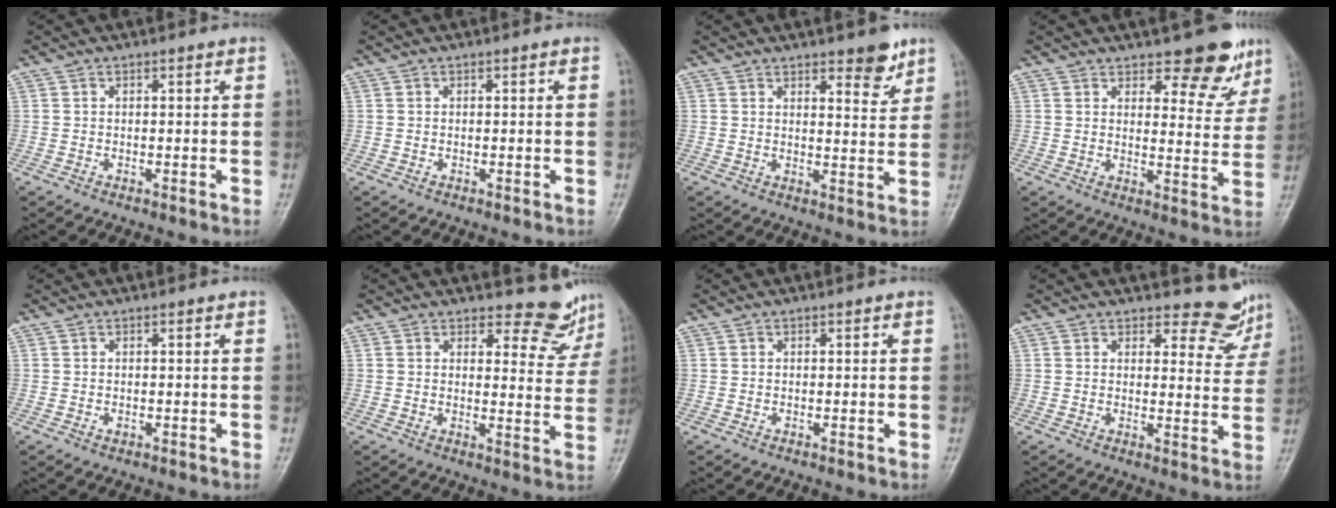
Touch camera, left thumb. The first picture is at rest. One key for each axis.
{"total": 0.0}
{"total": 6.0, "fx": 4.1, "fy": 2.0, "fz": 3.8, "tx": -0.031, "ty": -0.029, "tz": 0.053}
{"total": 9.7, "fx": 7.3, "fy": 4.0, "fz": 4.9, "tx": -0.024, "ty": -0.051, "tz": 0.097}
{"total": 0.6, "fx": 0.1, "fy": 0.5, "fz": 0.4, "tx": -0.005, "ty": -0.001, "tz": 0.002}
{"total": 7.0, "fx": 6.6, "fy": 2.4, "fz": 0.5, "tx": 0.021, "ty": -0.064, "tz": 0.071}
{"total": 0.0}
{"total": 6.6, "fx": 6.2, "fy": 2.2, "fz": 0.3, "tx": 0.024, "ty": -0.060, "tz": 0.066}